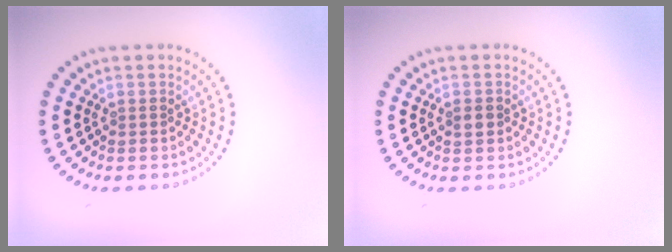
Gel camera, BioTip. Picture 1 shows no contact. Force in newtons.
{"total": 1.3, "press": 1.3, "slide": 0.0}